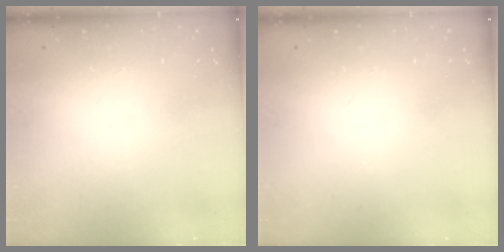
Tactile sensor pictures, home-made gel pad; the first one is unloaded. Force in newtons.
{"total": 0.0}